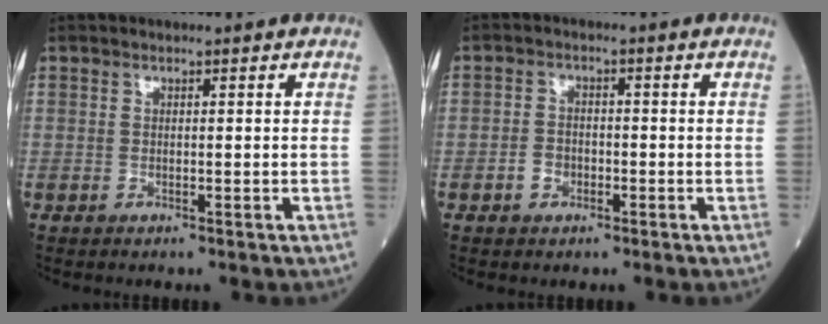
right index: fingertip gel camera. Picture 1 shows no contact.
{"total": 2.6, "force": [-1.1, 2.0, 1.3], "torque": [-0.024, 0.004, -0.018]}